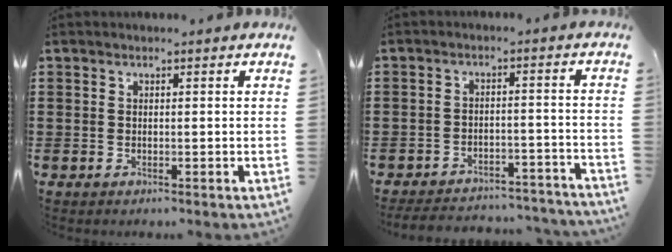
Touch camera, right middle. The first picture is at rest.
{"total": 4.7, "force": [-4.6, 0.4, 0.8], "torque": [-0.020, 0.002, -0.095]}